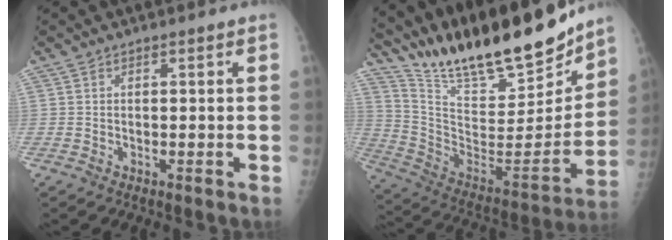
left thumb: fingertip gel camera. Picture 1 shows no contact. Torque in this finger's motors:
{"motor_torque": [0.40, 0.14, 1.39, -1.38, 0.07]}